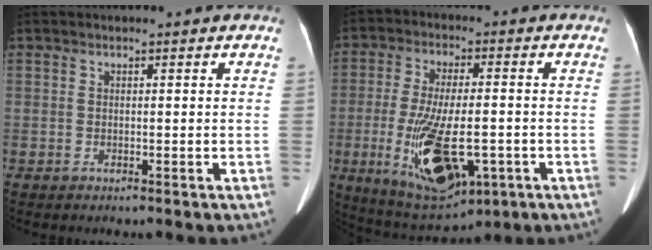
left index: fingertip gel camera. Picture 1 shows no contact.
{"total": 14.9, "force": [-4.4, 5.2, 13.2], "torque": [-0.257, -0.020, -0.057]}